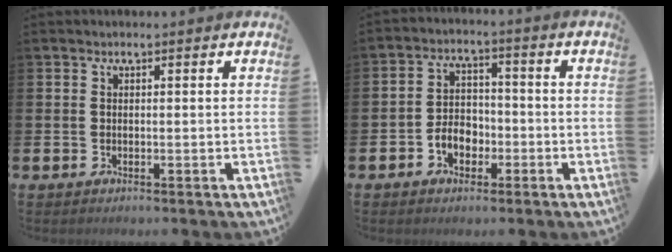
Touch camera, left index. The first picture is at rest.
{"total": 4.0, "force": [-1.7, 3.0, 2.1], "torque": [-0.030, 0.001, -0.040]}